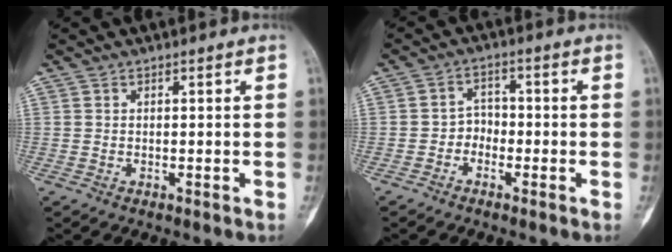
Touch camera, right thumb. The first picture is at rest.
{"total": 3.2, "force": [-1.5, 2.5, 1.2], "torque": [0.004, 0.019, -0.038]}